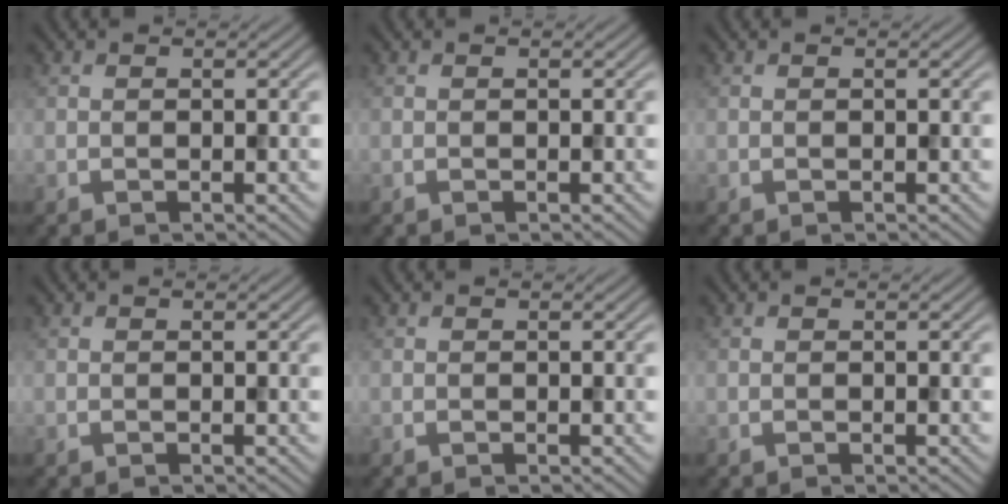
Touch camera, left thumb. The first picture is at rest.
{"total": 0.0}
{"total": 0.0}
{"total": 0.0}
{"total": 0.0}
{"total": 0.0}